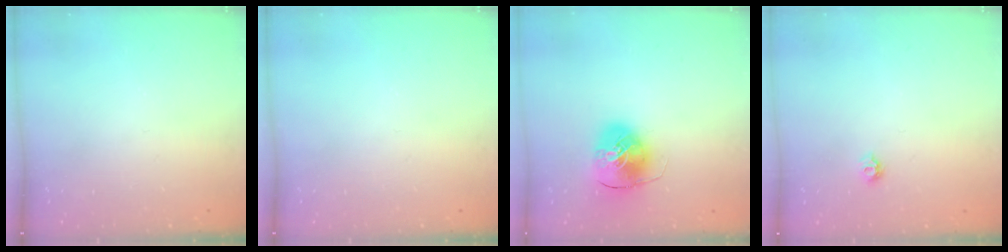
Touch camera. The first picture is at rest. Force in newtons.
{"total": 0.0}
{"total": 9.5, "press": 9.4, "slide": 1.5}
{"total": 4.6, "press": 4.6, "slide": 0.6}